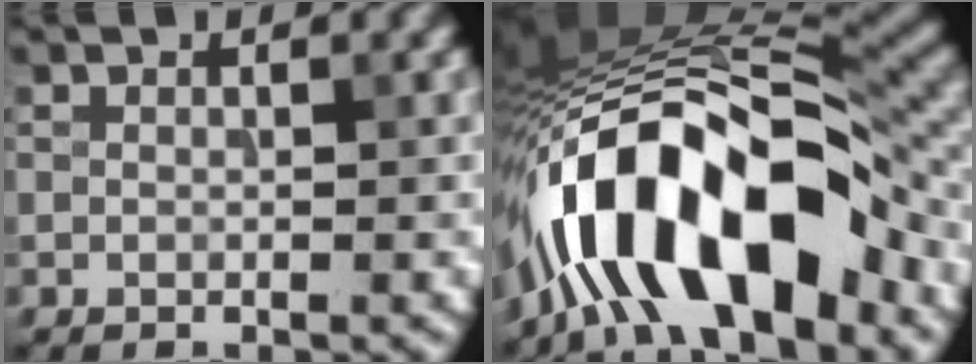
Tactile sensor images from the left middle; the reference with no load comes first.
{"total": 14.7, "force": [-6.5, 5.6, 11.9], "torque": [-0.190, 0.017, -0.104]}